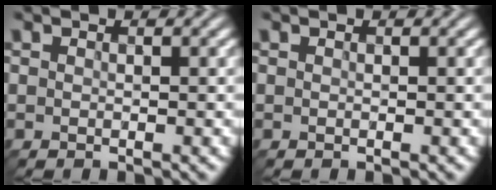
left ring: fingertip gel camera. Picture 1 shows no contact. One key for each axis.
{"total": 0.0}